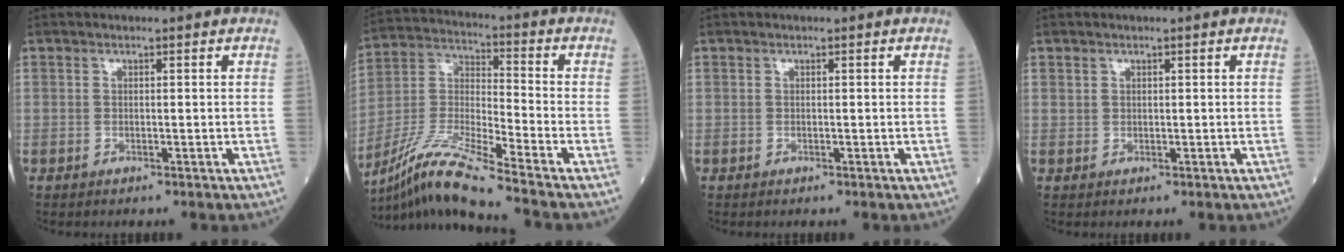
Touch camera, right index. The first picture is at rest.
{"total": 14.0, "force": [-11.4, -1.4, 8.0], "torque": [-0.171, -0.016, -0.216]}
{"total": 0.0}
{"total": 0.6, "force": [0.3, 0.5, 0.0], "torque": [0.004, 0.001, 0.004]}